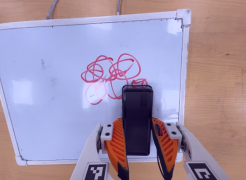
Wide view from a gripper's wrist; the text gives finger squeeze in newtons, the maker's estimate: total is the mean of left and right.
{"total": 4.3, "left": 2.8, "right": 5.7}